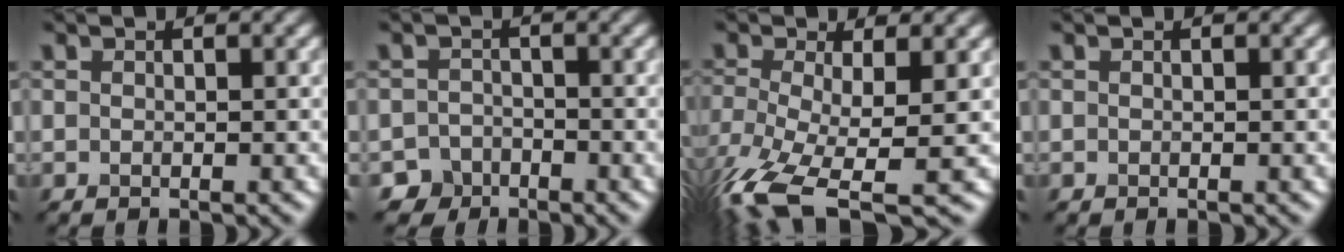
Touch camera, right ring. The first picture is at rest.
{"total": 3.1, "force": [-2.3, 2.1, 0.0], "torque": [0.021, 0.004, -0.041]}
{"total": 9.3, "force": [-4.5, 3.1, 7.5], "torque": [-0.163, -0.025, -0.090]}
{"total": 0.0}